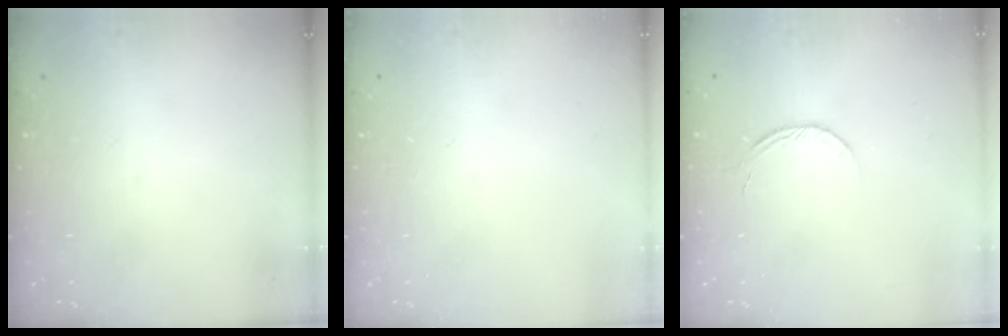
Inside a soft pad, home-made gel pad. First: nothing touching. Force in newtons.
{"total": 0.0}
{"total": 4.2, "press": 4.2, "slide": 0.4}